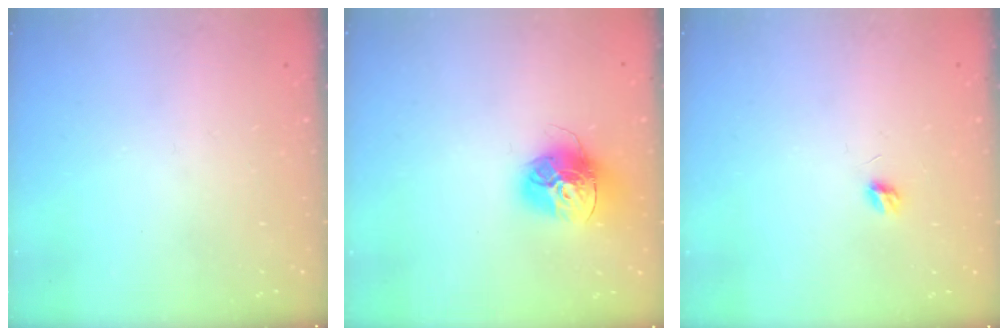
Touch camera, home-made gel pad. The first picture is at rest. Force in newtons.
{"total": 15.1, "press": 15.0, "slide": 1.5}
{"total": 3.9, "press": 3.9, "slide": 0.3}